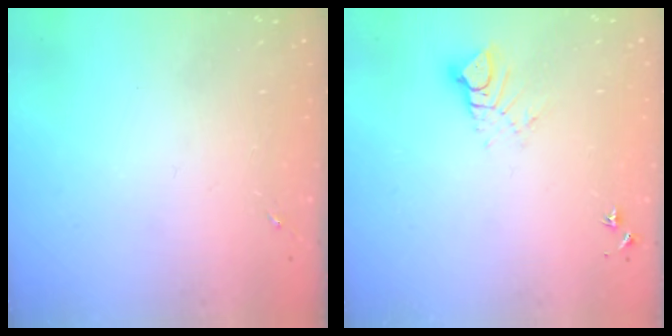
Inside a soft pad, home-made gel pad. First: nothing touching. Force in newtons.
{"total": 6.6, "press": 6.6, "slide": 0.4}